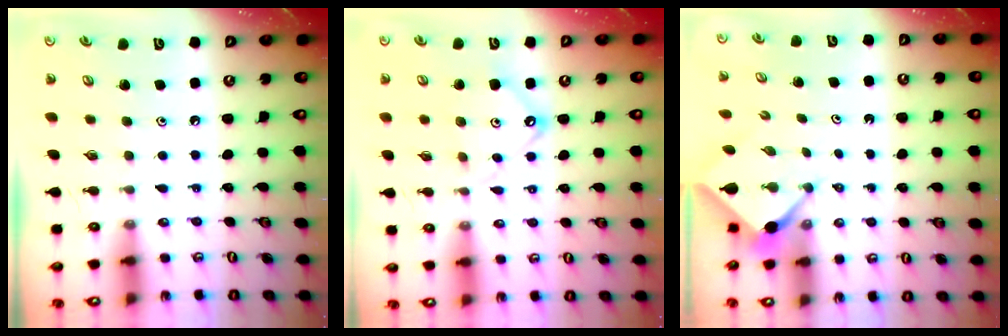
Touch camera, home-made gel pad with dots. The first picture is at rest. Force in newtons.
{"total": 9.9, "press": 9.9, "slide": 0.9}
{"total": 2.6, "press": 2.6, "slide": 0.2}